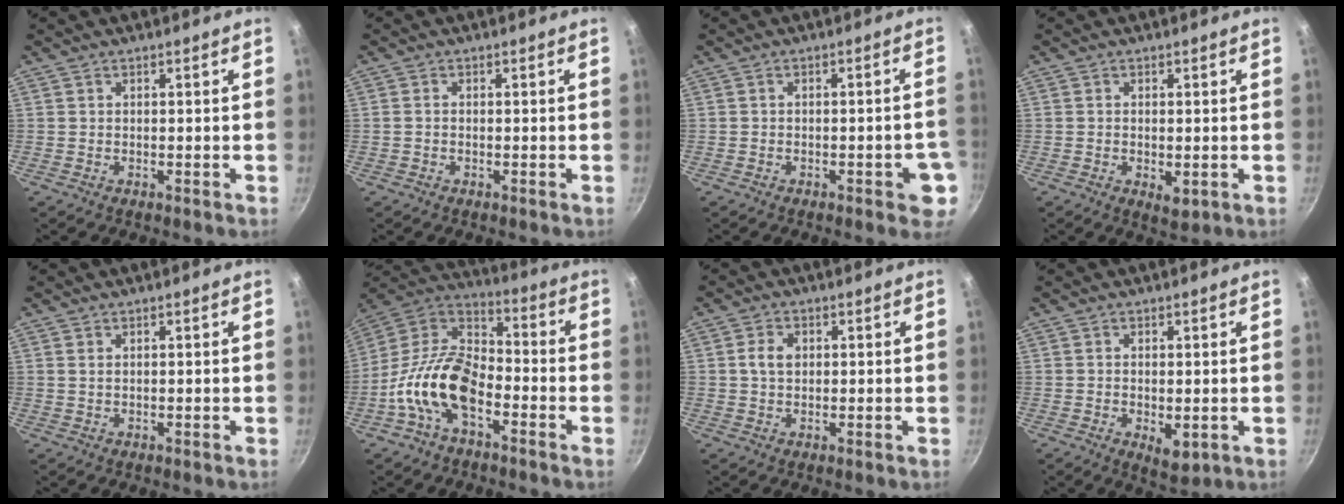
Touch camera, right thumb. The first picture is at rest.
{"total": 0.7, "force": [-0.2, 0.6, 0.4], "torque": [-0.008, 0.004, -0.003]}
{"total": 5.6, "force": [-2.1, 2.2, 4.7], "torque": [-0.039, 0.016, -0.021]}
{"total": 2.9, "force": [-0.5, 1.6, 2.4], "torque": [-0.038, -0.011, -0.004]}
{"total": 0.8, "force": [0.3, 0.5, 0.6], "torque": [-0.011, 0.000, 0.007]}
{"total": 15.9, "force": [-6.2, 8.9, 11.6], "torque": [-0.197, 0.057, -0.139]}
{"total": 3.8, "force": [0.6, 2.6, 2.8], "torque": [-0.048, 0.007, 0.007]}
{"total": 4.5, "force": [-0.8, 2.4, 3.7], "torque": [-0.051, -0.012, -0.005]}